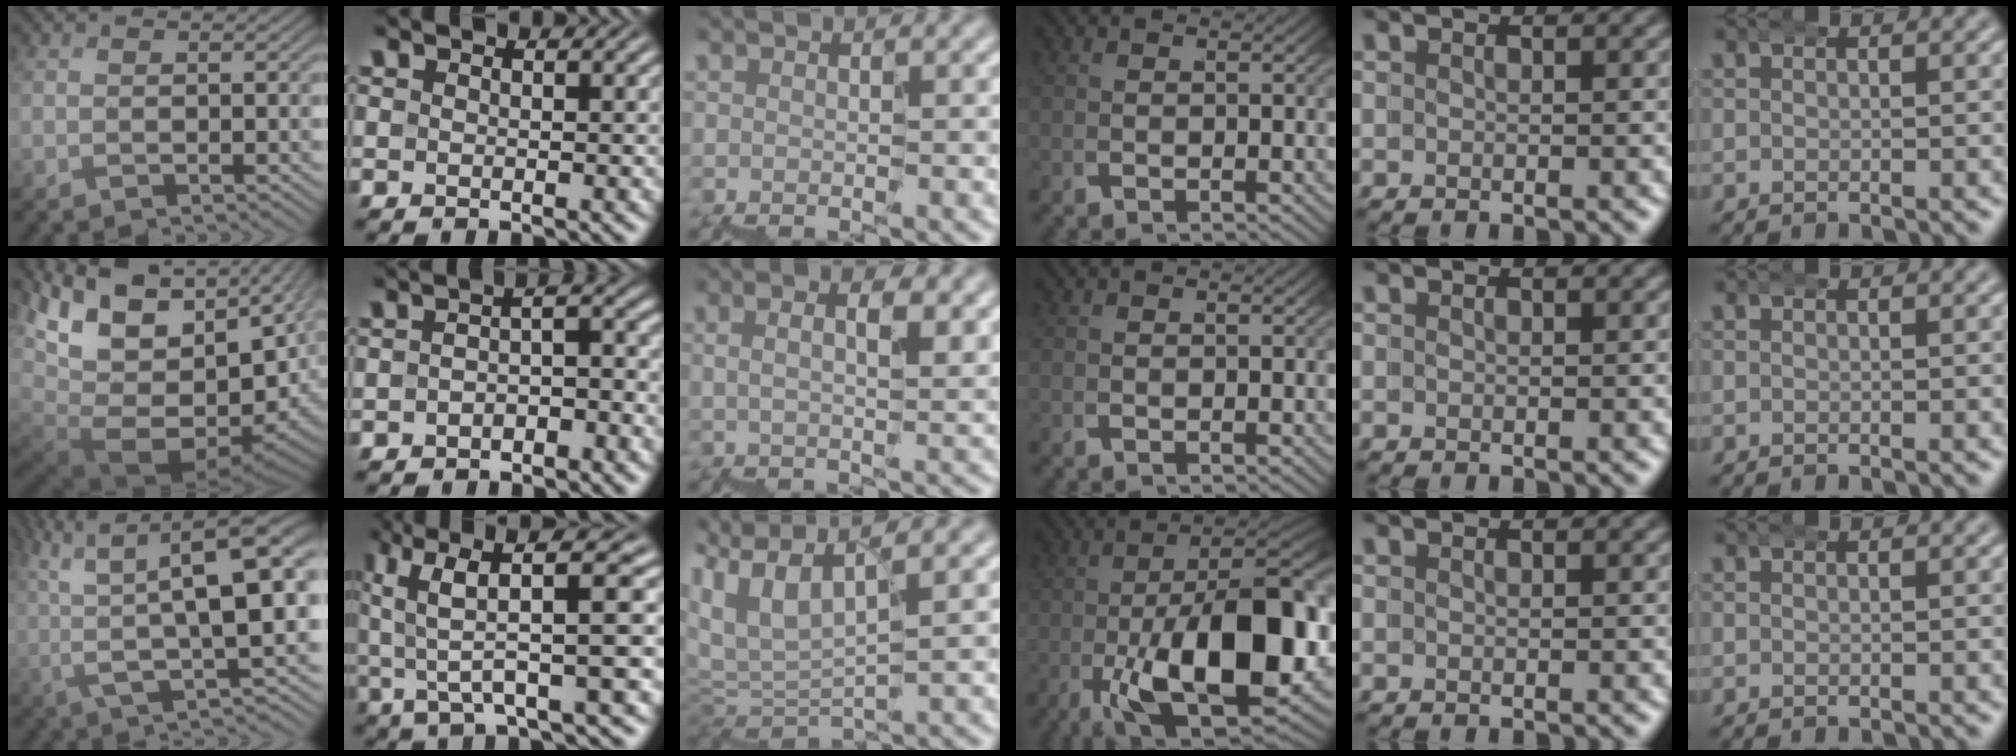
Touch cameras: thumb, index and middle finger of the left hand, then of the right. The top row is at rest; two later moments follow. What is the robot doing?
{"motion": "wrap", "object": "bubble wrap"}